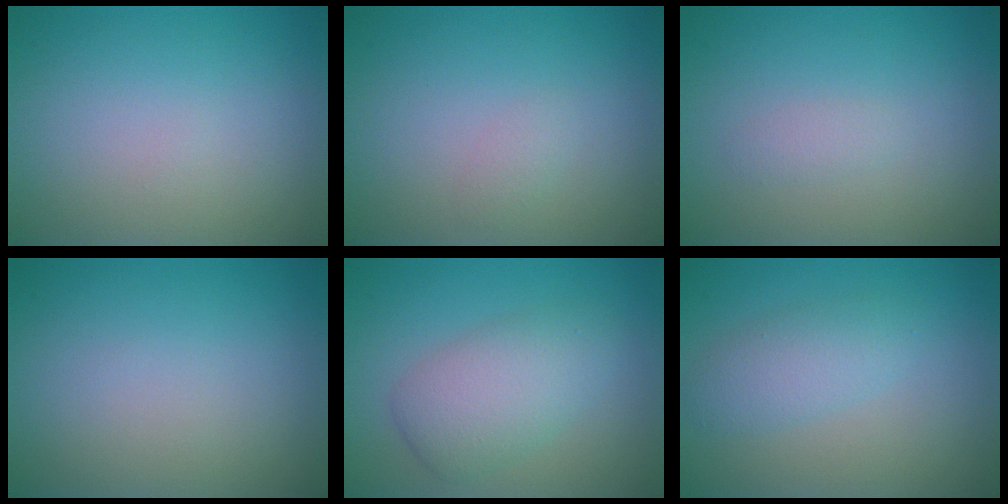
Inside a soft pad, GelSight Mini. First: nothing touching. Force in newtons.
{"total": 0.8, "press": 0.8, "slide": 0.0}
{"total": 0.8, "press": 0.8, "slide": 0.1}
{"total": 0.0}
{"total": 4.6, "press": 4.6, "slide": 0.0}
{"total": 2.7, "press": 2.7, "slide": 0.1}